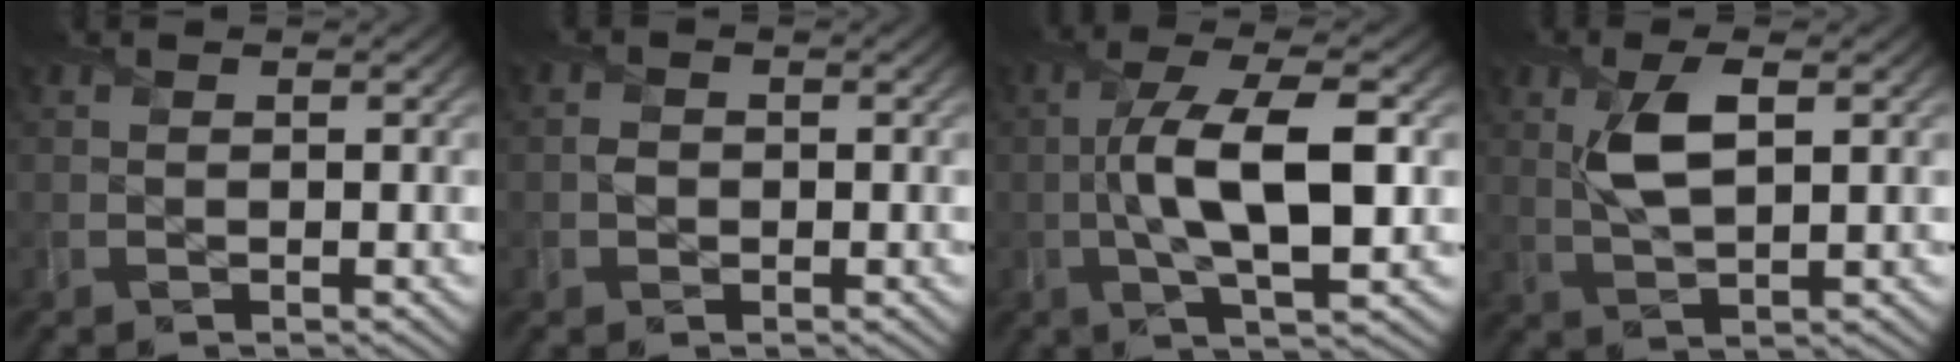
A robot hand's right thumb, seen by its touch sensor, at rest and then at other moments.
{"total": 1.1, "force": [-0.3, 1.1, 0.2], "torque": [-0.003, -0.003, -0.008]}
{"total": 10.9, "force": [-0.6, 3.8, 10.2], "torque": [-0.184, 0.003, -0.013]}
{"total": 5.5, "force": [1.5, 2.1, 4.8], "torque": [-0.104, 0.001, 0.031]}